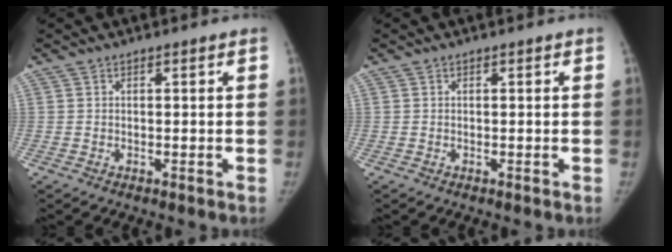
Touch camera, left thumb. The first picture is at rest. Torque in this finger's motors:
{"motor_torque": [0.21, -0.04, 0.34, -0.16, 0.07]}